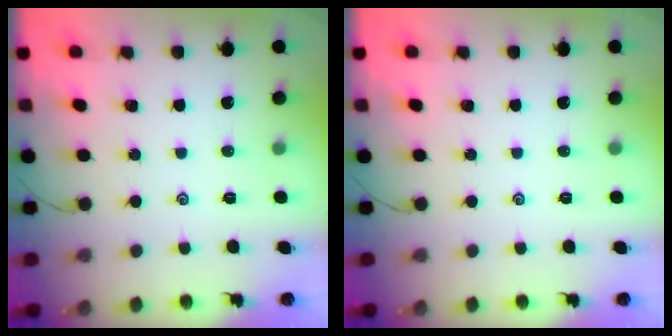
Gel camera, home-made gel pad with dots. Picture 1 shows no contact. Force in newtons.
{"total": 0.0}